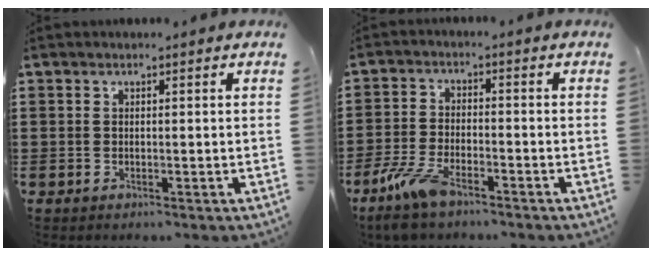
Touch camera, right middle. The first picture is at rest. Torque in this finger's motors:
{"motor_torque": [2.14, 0.00, 0.17, 0.13]}